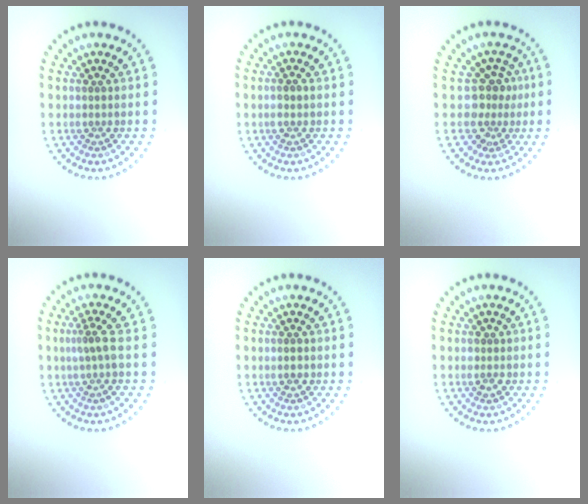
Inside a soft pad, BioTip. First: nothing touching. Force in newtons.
{"total": 0.8, "press": 0.7, "slide": 0.4}
{"total": 2.7, "press": 2.0, "slide": 1.8}
{"total": 1.9, "press": 1.4, "slide": 1.2}
{"total": 1.3, "press": 1.3, "slide": 0.1}
{"total": 1.0, "press": 0.9, "slide": 0.3}